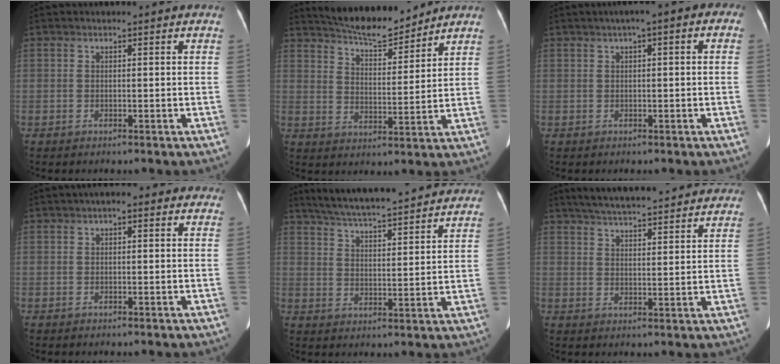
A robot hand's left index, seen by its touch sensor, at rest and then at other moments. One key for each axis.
{"total": 10.4, "fx": 9.8, "fy": 1.4, "fz": 3.2, "tx": -0.057, "ty": 0.003, "tz": 0.162}
{"total": 4.1, "fx": 1.4, "fy": 0.9, "fz": 3.8, "tx": -0.045, "ty": 0.022, "tz": 0.012}
{"total": 3.4, "fx": 1.8, "fy": 1.5, "fz": 2.5, "tx": -0.037, "ty": 0.026, "tz": 0.018}
{"total": 22.2, "fx": 20.0, "fy": 2.1, "fz": 9.3, "tx": -0.150, "ty": 0.016, "tz": 0.278}
{"total": 19.4, "fx": 17.3, "fy": 2.9, "fz": 8.3, "tx": -0.125, "ty": 0.037, "tz": 0.236}